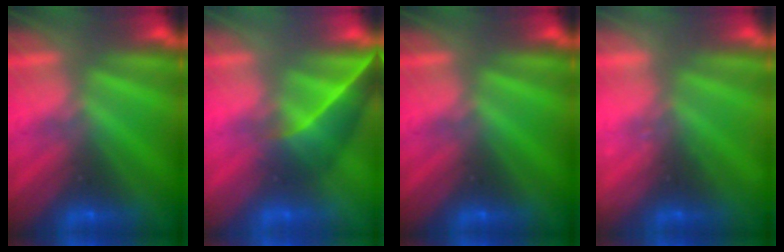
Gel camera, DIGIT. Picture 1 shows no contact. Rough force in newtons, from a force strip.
{"total": 4.0}
{"total": 0.0}
{"total": 2.3}